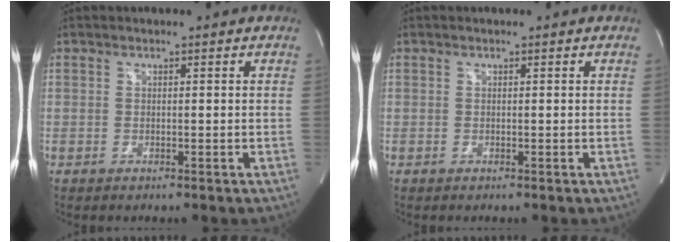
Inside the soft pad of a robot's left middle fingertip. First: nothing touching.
{"total": 0.0}